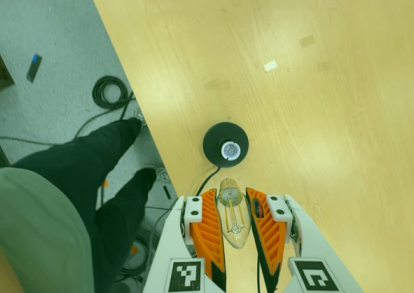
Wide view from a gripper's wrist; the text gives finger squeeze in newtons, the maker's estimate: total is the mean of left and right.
{"total": 19.7, "left": 21.1, "right": 18.3}